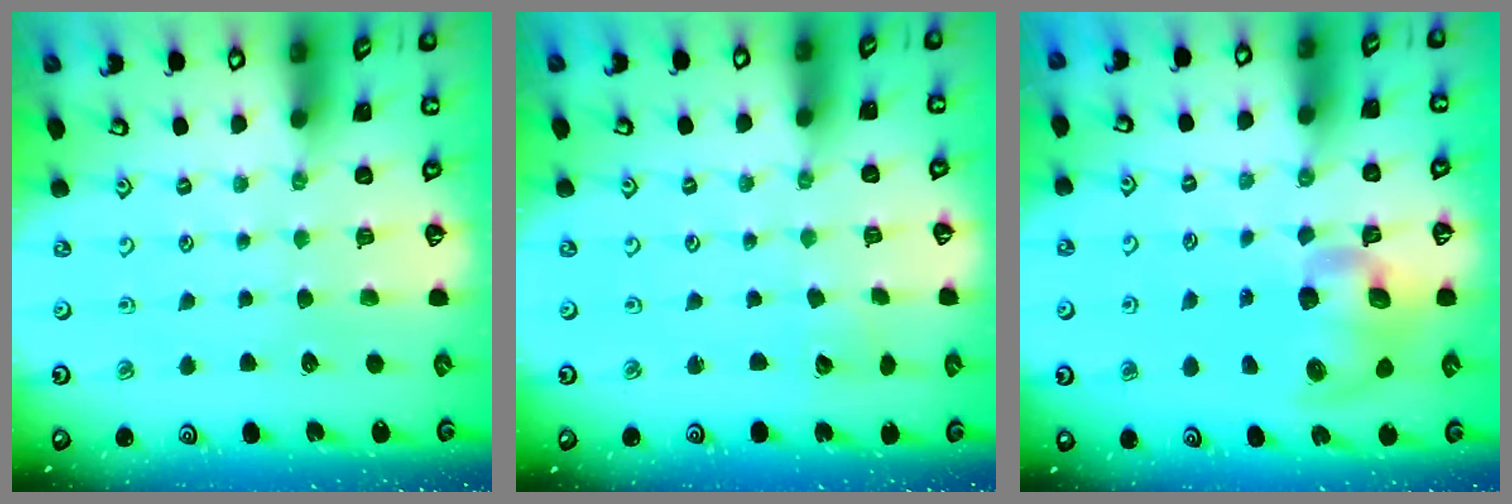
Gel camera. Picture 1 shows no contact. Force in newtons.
{"total": 2.0, "press": 2.0, "slide": 0.2}
{"total": 11.5, "press": 11.4, "slide": 1.9}